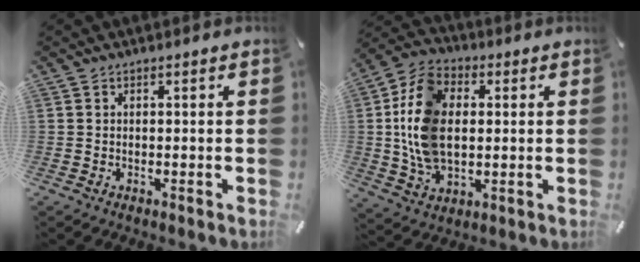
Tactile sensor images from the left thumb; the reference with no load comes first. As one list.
[{"total": 15.2, "force": [0.9, 11.0, 10.5], "torque": [-0.247, 0.012, 0.018]}]